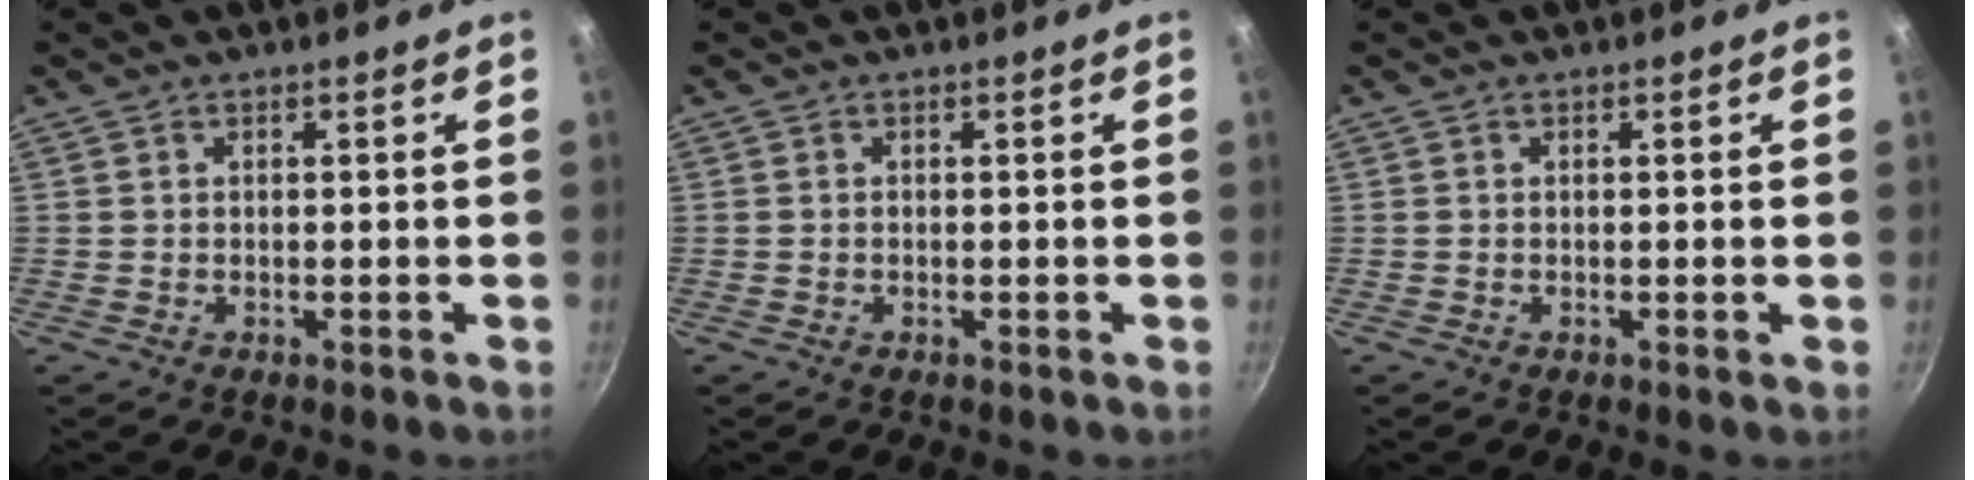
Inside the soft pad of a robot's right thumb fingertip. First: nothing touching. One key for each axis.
{"total": 0.0}
{"total": 0.0}